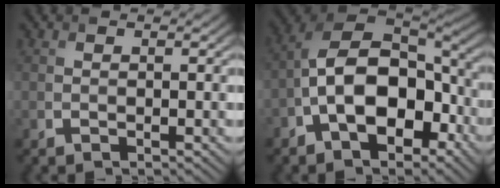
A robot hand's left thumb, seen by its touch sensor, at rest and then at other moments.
{"total": 14.2, "force": [-4.2, 8.1, 10.9], "torque": [-0.200, -0.001, -0.088]}